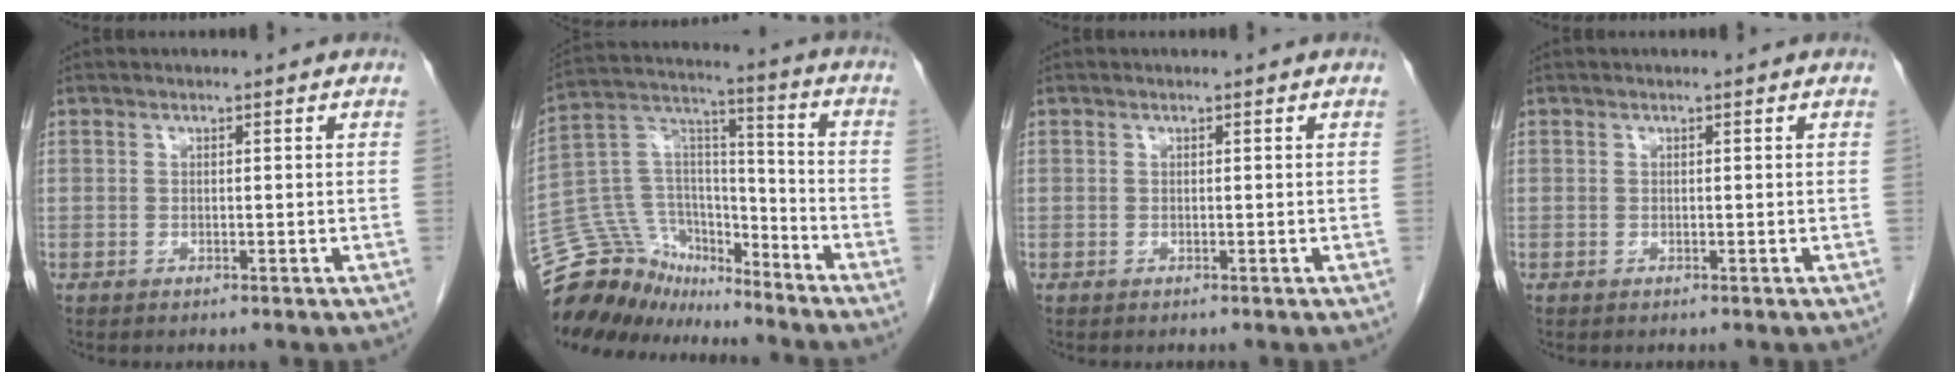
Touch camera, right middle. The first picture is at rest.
{"total": 17.1, "force": [-15.8, 5.8, 3.3], "torque": [-0.068, 0.056, -0.280]}
{"total": 0.0}
{"total": 0.0}